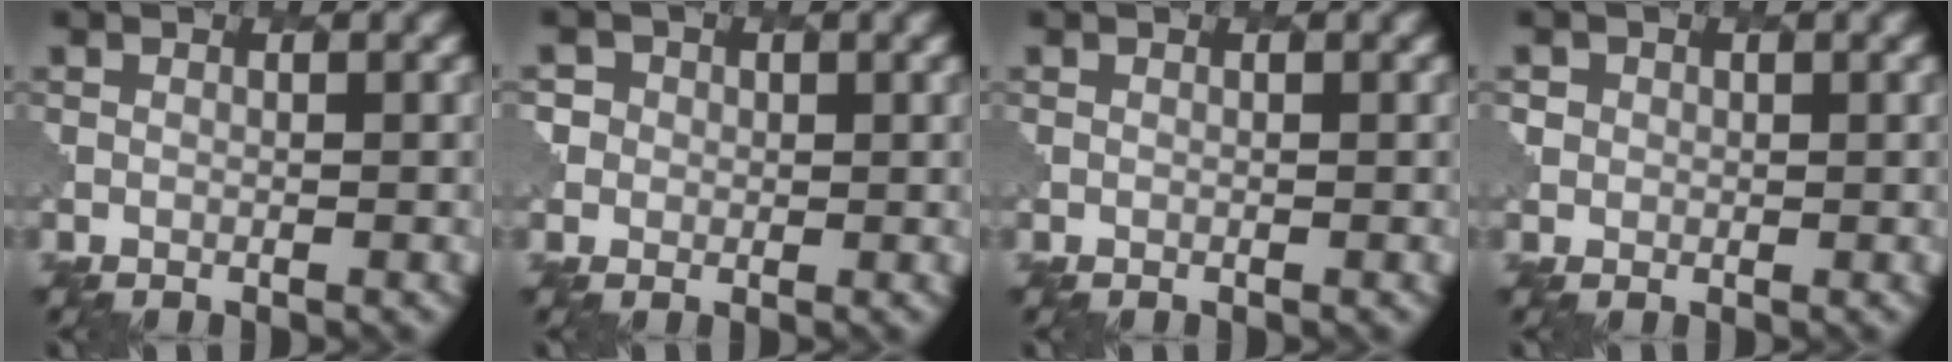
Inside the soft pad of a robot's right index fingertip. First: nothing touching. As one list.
[{"total": 2.8, "force": [1.0, 2.6, 0.4], "torque": [0.008, 0.013, -0.008]}, {"total": 0.0}, {"total": 1.4, "force": [0.6, 1.2, -0.2], "torque": [0.008, 0.002, 0.001]}]